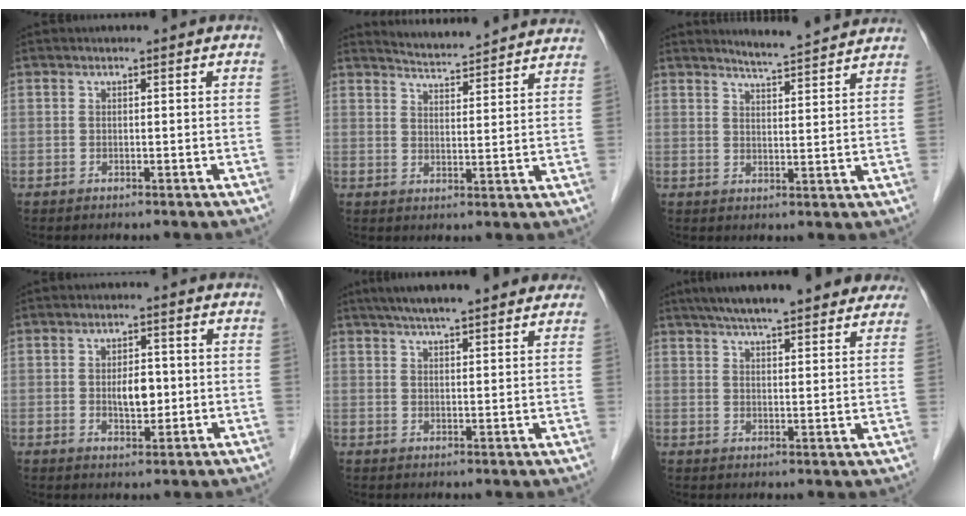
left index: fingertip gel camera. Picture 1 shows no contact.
{"total": 14.8, "force": [14.4, 0.6, 3.3], "torque": [-0.043, -0.017, 0.177]}
{"total": 7.8, "force": [7.5, -0.5, 2.0], "torque": [-0.043, 0.003, 0.101]}
{"total": 4.2, "force": [-0.3, 2.1, 3.6], "torque": [-0.052, -0.003, 0.001]}
{"total": 14.9, "force": [12.4, 2.4, 7.9], "torque": [-0.111, 0.034, 0.167]}
{"total": 20.1, "force": [17.0, 3.7, 10.2], "torque": [-0.144, 0.034, 0.219]}